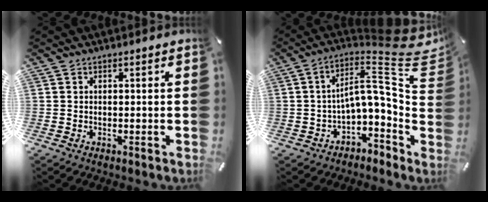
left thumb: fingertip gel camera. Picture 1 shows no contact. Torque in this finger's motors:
{"motor_torque": [0.99, 1.09, 0.57, -0.04, 0.16]}